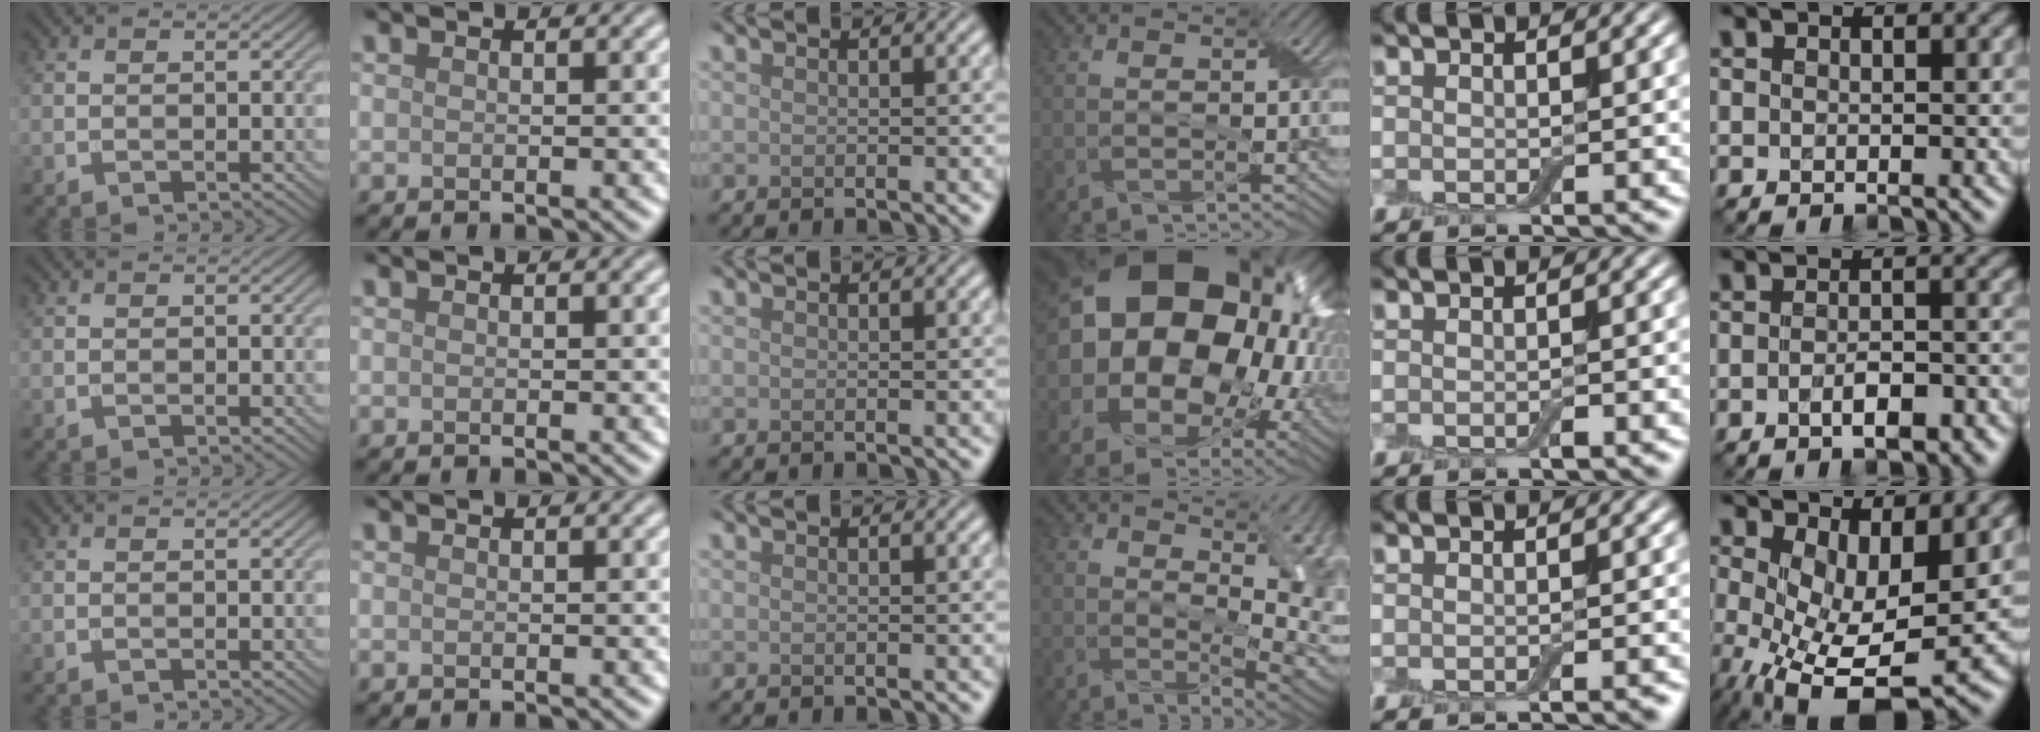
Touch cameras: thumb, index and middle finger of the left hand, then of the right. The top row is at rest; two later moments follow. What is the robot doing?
{"motion": "peel", "object": "aluminum foil"}